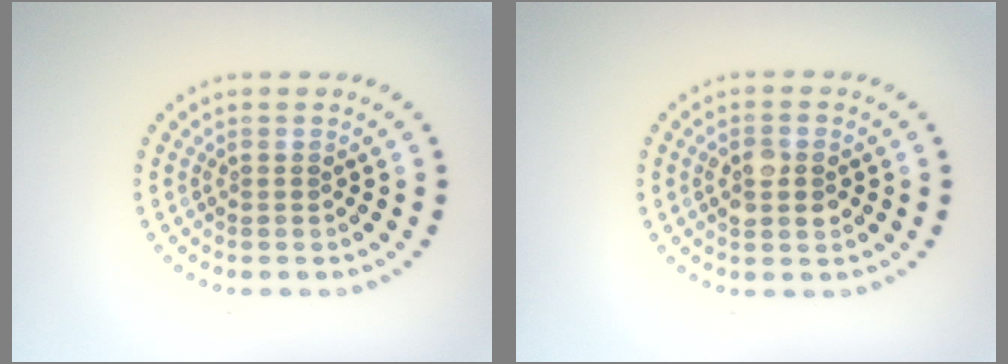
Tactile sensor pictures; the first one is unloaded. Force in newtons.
{"total": 2.7, "press": 2.7, "slide": 0.1}